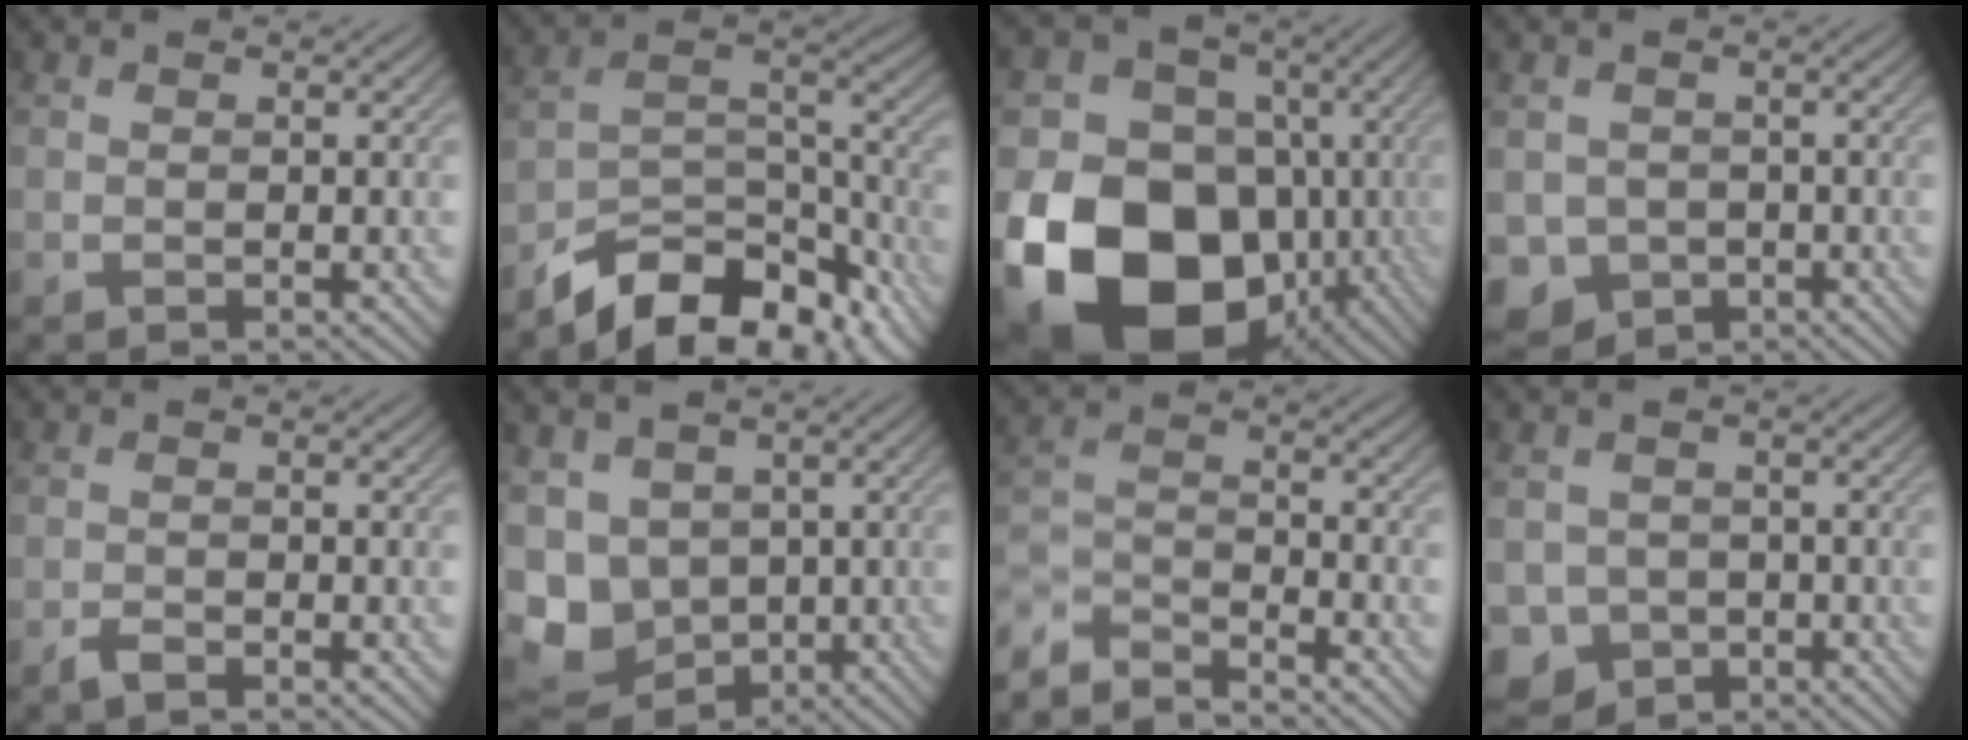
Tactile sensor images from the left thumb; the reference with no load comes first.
{"total": 11.6, "force": [-8.7, 4.7, 6.1], "torque": [-0.089, -0.006, -0.158]}
{"total": 20.3, "force": [-7.2, 15.7, 10.7], "torque": [-0.213, -0.038, -0.123]}
{"total": 4.8, "force": [-1.5, 4.3, 1.6], "torque": [-0.046, -0.027, -0.025]}
{"total": 1.3, "force": [-1.0, 0.3, 0.8], "torque": [-0.017, 0.000, -0.022]}
{"total": 9.2, "force": [-0.5, 7.6, 5.2], "torque": [-0.138, -0.021, -0.002]}
{"total": 7.1, "force": [-6.5, 1.4, 2.4], "torque": [-0.048, -0.002, -0.131]}
{"total": 5.2, "force": [-2.1, 4.4, 1.7], "torque": [-0.042, -0.025, -0.037]}